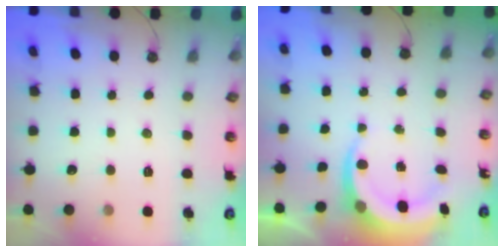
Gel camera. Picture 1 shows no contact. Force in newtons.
{"total": 7.0, "press": 6.8, "slide": 1.8}